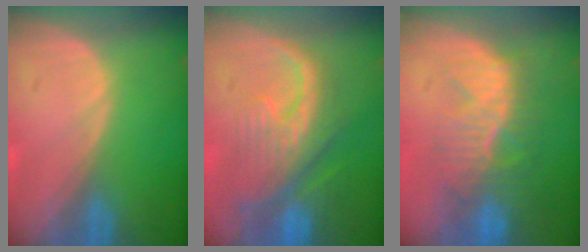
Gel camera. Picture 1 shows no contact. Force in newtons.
{"total": 9.9, "press": 9.0, "slide": 4.1}
{"total": 10.0, "press": 8.7, "slide": 4.9}